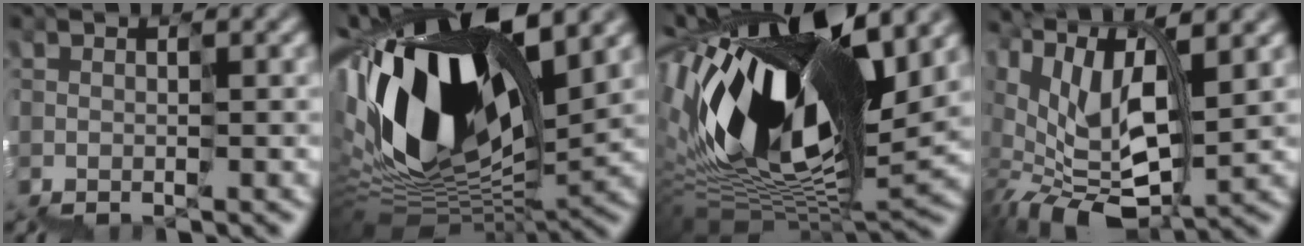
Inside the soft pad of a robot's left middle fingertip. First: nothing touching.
{"total": 15.1, "force": [3.8, 7.6, 12.4], "torque": [-0.259, 0.020, 0.065]}
{"total": 15.4, "force": [4.0, 7.2, 13.0], "torque": [-0.244, 0.032, 0.060]}
{"total": 9.9, "force": [2.6, 5.0, 8.1], "torque": [-0.166, -0.001, 0.058]}